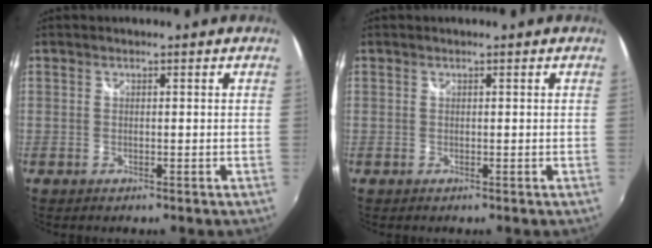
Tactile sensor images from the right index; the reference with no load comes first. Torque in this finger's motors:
{"motor_torque": [0.08, 0.06, 0.00, 0.00]}